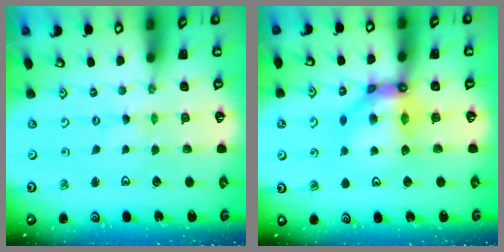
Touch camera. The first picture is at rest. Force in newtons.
{"total": 11.0, "press": 10.9, "slide": 1.4}